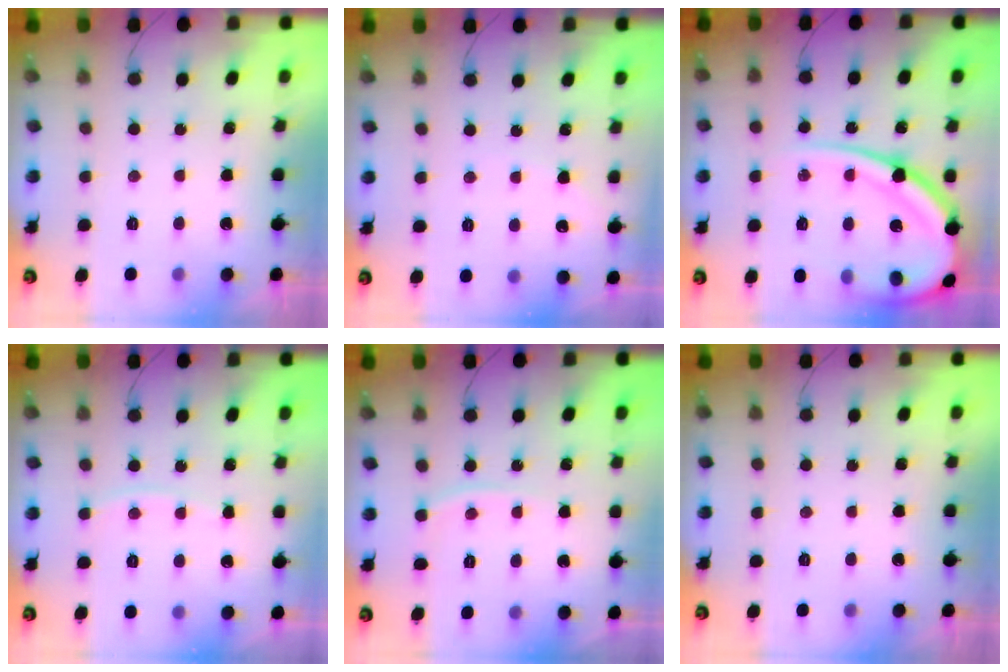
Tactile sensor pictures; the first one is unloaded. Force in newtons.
{"total": 3.0, "press": 2.9, "slide": 0.5}
{"total": 20.2, "press": 20.1, "slide": 2.3}
{"total": 4.8, "press": 4.8, "slide": 0.6}
{"total": 3.8, "press": 3.8, "slide": 0.2}
{"total": 0.0}